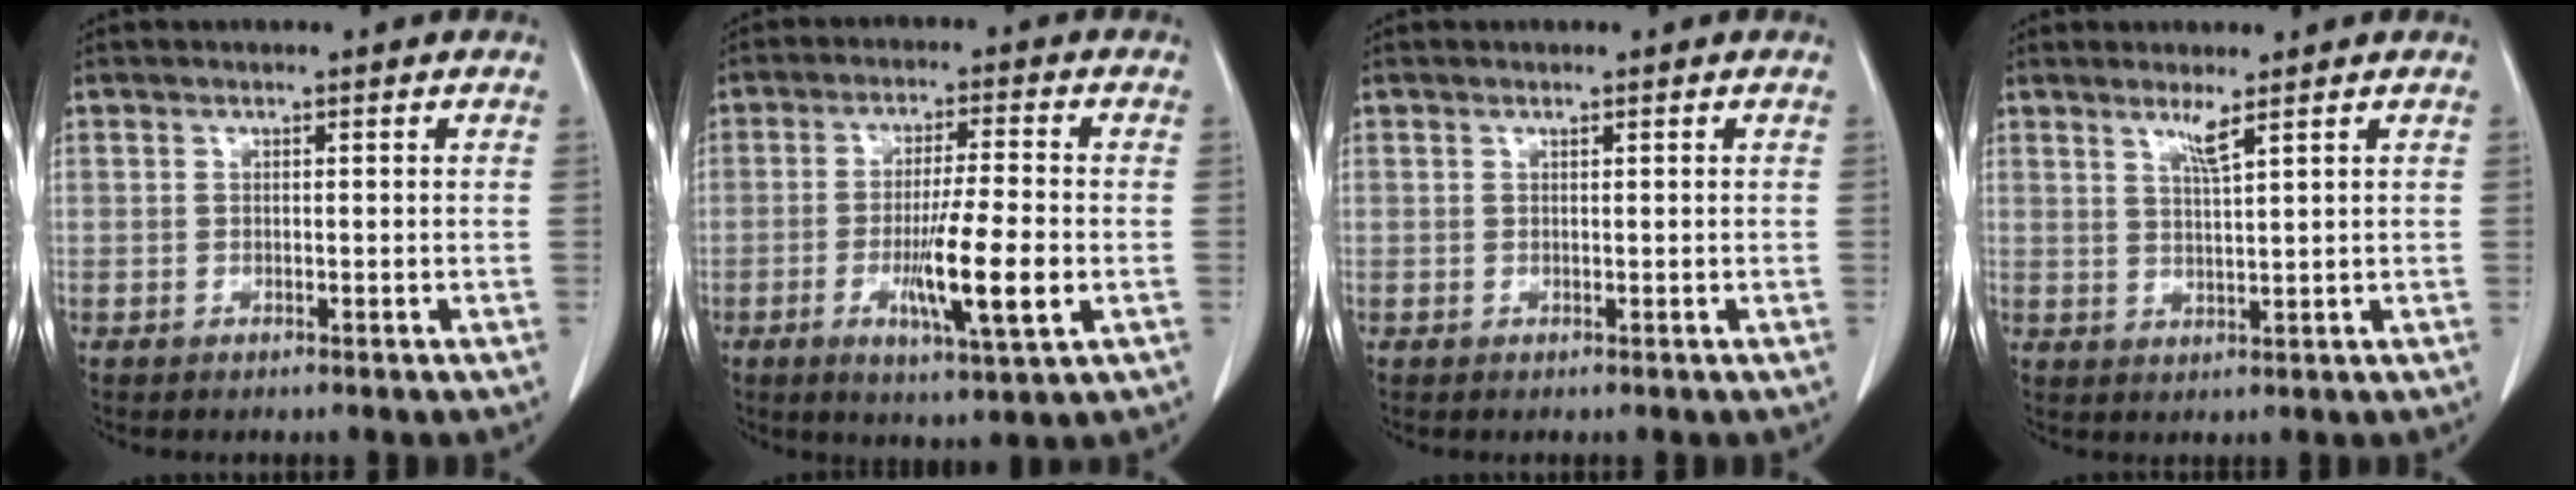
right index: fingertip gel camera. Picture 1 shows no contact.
{"total": 10.5, "force": [-2.7, 0.4, 10.2], "torque": [-0.174, -0.020, -0.046]}
{"total": 0.0}
{"total": 2.7, "force": [1.8, -0.5, 2.0], "torque": [-0.039, -0.010, 0.038]}